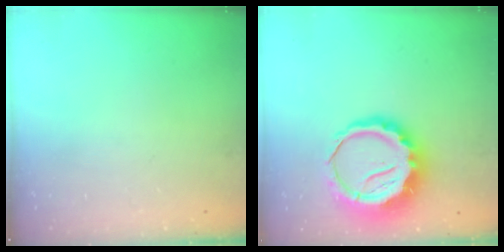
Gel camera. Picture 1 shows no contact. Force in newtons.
{"total": 11.9, "press": 11.6, "slide": 2.4}